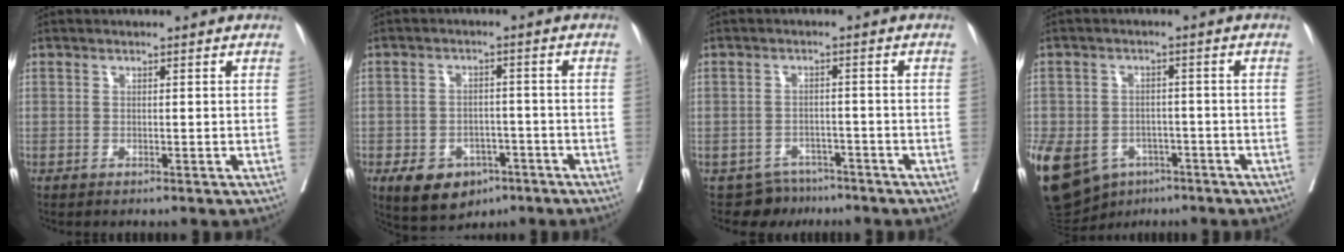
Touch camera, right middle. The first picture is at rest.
{"total": 8.2, "force": [-4.6, 5.5, 4.0], "torque": [-0.060, 0.007, -0.063]}
{"total": 4.1, "force": [-3.5, 2.1, -0.7], "torque": [0.018, 0.008, -0.055]}
{"total": 26.2, "force": [-11.8, 19.8, 12.5], "torque": [-0.391, -0.024, -0.172]}